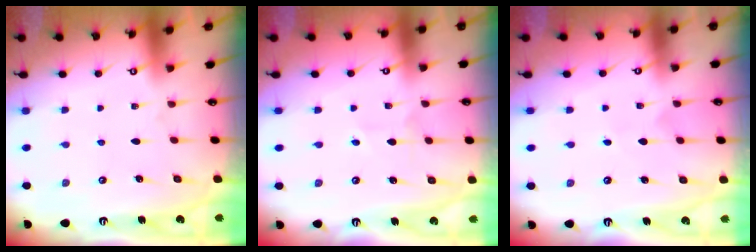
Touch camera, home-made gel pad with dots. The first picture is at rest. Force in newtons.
{"total": 2.0, "press": 1.9, "slide": 0.5}
{"total": 3.0, "press": 3.0, "slide": 0.3}